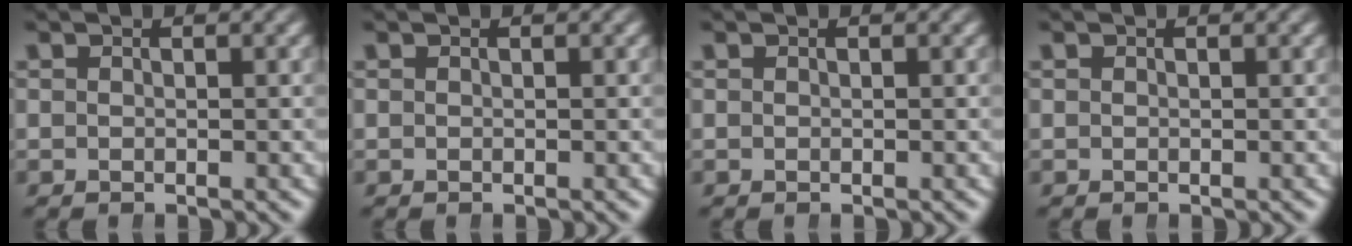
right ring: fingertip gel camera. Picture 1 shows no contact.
{"total": 1.1, "force": [-0.3, -1.0, -0.4], "torque": [0.015, -0.008, 0.004]}
{"total": 0.0}
{"total": 0.0}